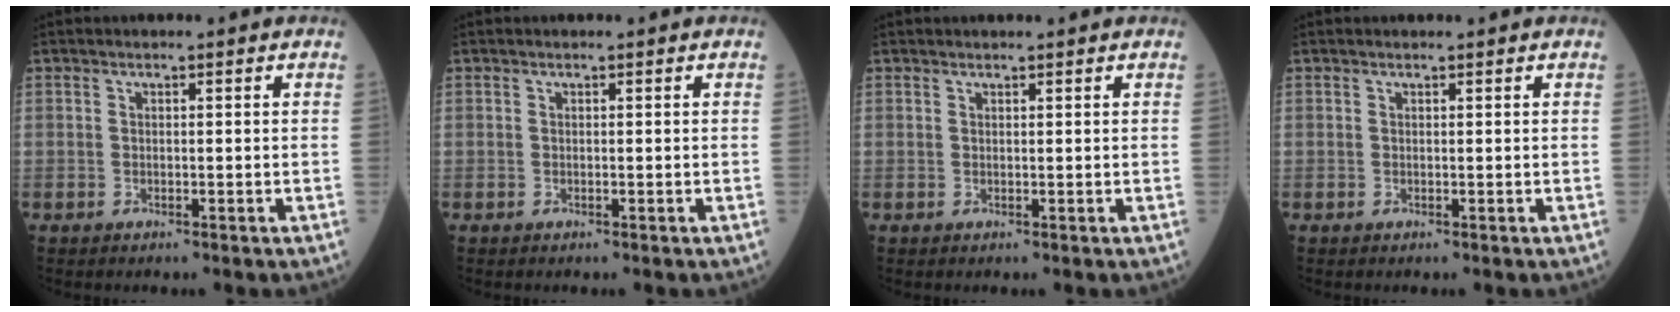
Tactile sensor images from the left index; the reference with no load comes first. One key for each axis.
{"total": 0.0}
{"total": 1.7, "fx": 1.6, "fy": 0.1, "fz": 0.5, "tx": -0.004, "ty": 0.012, "tz": 0.022}
{"total": 0.5, "fx": 0.5, "fy": 0.0, "fz": 0.1, "tx": -0.004, "ty": 0.004, "tz": 0.007}